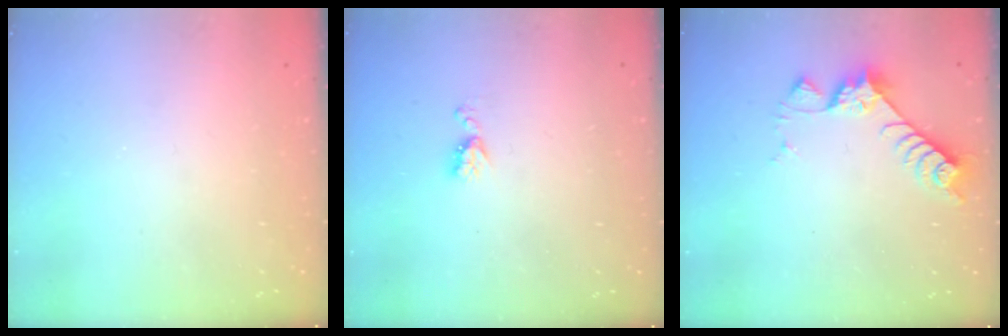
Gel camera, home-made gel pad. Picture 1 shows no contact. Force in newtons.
{"total": 4.5, "press": 4.5, "slide": 0.5}
{"total": 7.0, "press": 7.0, "slide": 0.5}